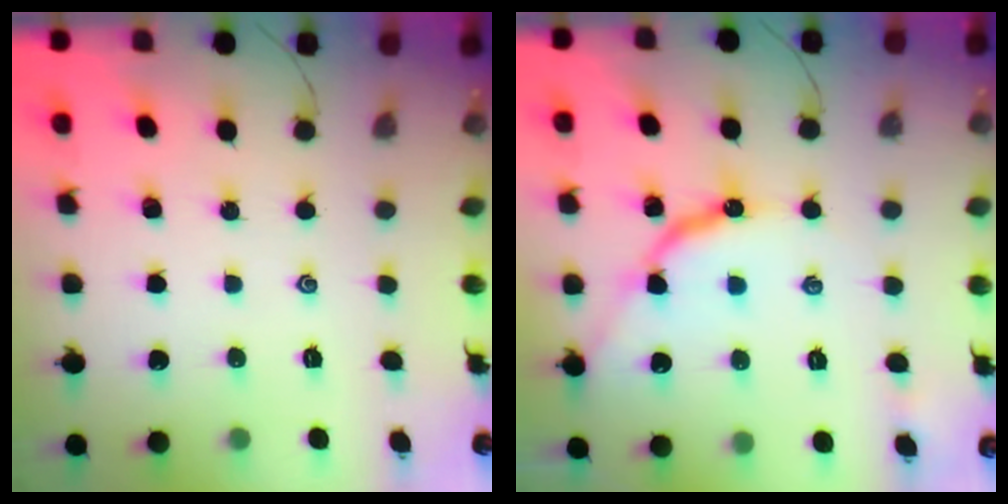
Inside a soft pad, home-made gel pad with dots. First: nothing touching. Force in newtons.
{"total": 9.2, "press": 9.2, "slide": 0.9}